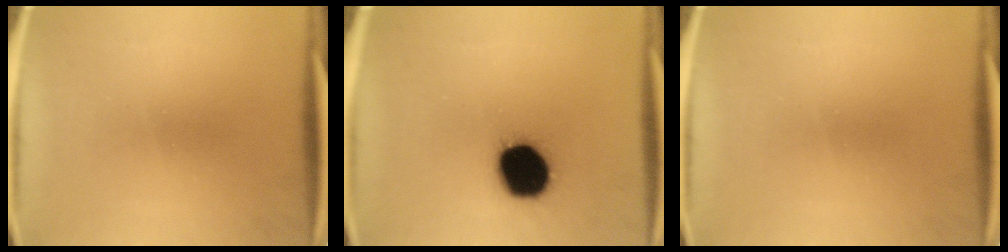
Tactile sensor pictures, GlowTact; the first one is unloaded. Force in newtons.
{"total": 18.3}
{"total": 0.0}